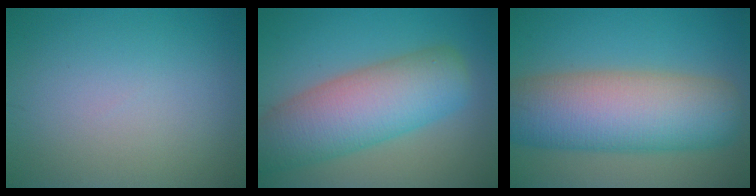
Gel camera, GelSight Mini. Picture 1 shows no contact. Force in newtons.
{"total": 9.3, "press": 9.3, "slide": 0.5}
{"total": 11.7, "press": 11.7, "slide": 0.5}